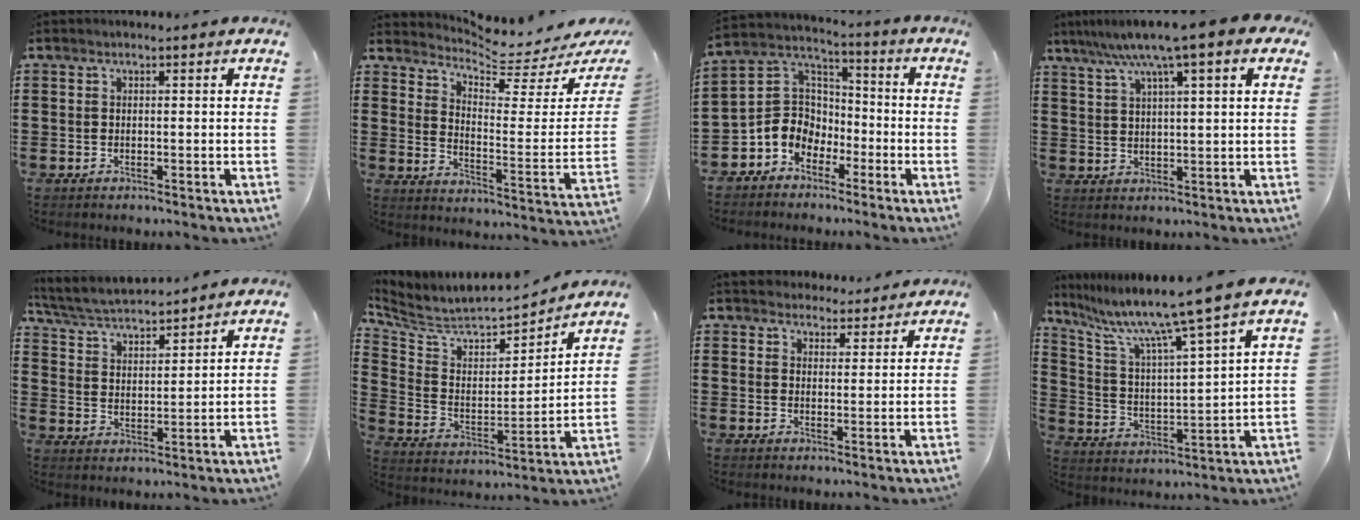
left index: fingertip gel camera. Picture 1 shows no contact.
{"total": 4.1, "force": [4.0, 0.0, 0.9], "torque": [-0.039, -0.048, 0.060]}
{"total": 6.6, "force": [-2.8, 5.7, 1.5], "torque": [-0.063, 0.004, -0.063]}
{"total": 8.6, "force": [5.7, 0.8, 6.4], "torque": [-0.139, -0.009, 0.097]}
{"total": 4.9, "force": [4.7, 0.3, 1.4], "torque": [-0.050, -0.028, 0.079]}
{"total": 5.2, "force": [4.6, 2.0, 1.3], "torque": [-0.058, -0.041, 0.073]}
{"total": 3.8, "force": [3.6, 1.2, -0.1], "torque": [-0.012, -0.006, 0.068]}
{"total": 9.8, "force": [7.9, -1.0, 5.6], "torque": [-0.141, -0.052, 0.124]}